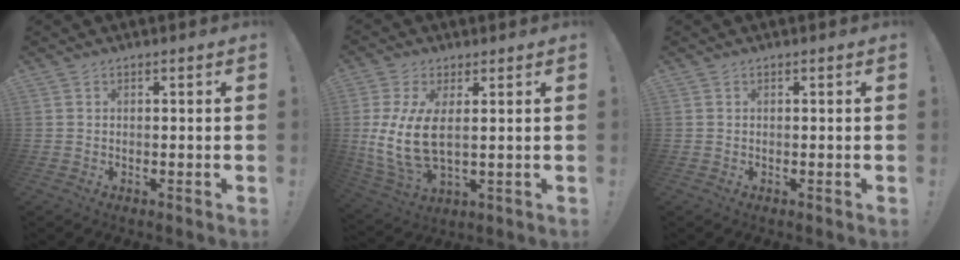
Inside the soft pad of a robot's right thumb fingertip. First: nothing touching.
{"total": 12.3, "force": [1.8, 6.2, 10.4], "torque": [-0.206, -0.017, 0.039]}
{"total": 0.0}